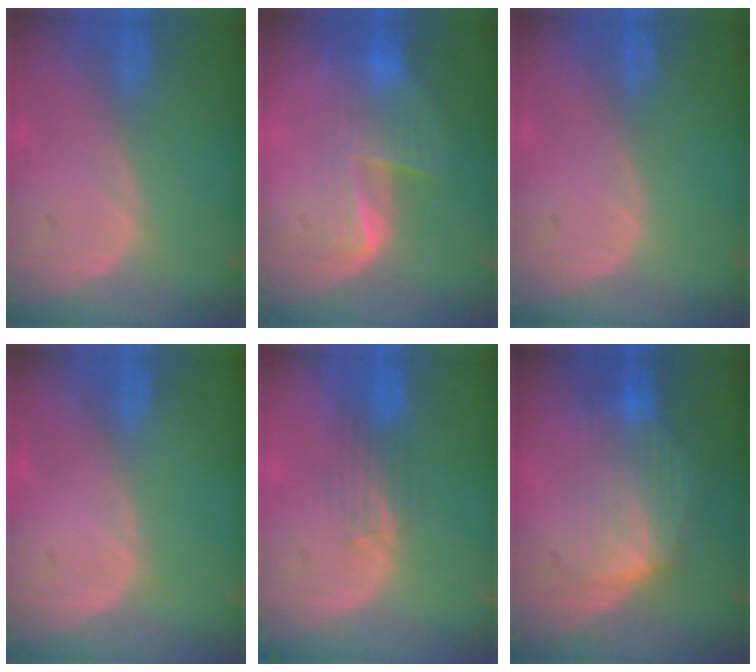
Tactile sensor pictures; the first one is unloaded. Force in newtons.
{"total": 6.4, "press": 6.2, "slide": 1.9}
{"total": 0.0}
{"total": 0.0}
{"total": 3.7, "press": 3.2, "slide": 1.8}
{"total": 7.4, "press": 7.3, "slide": 1.5}